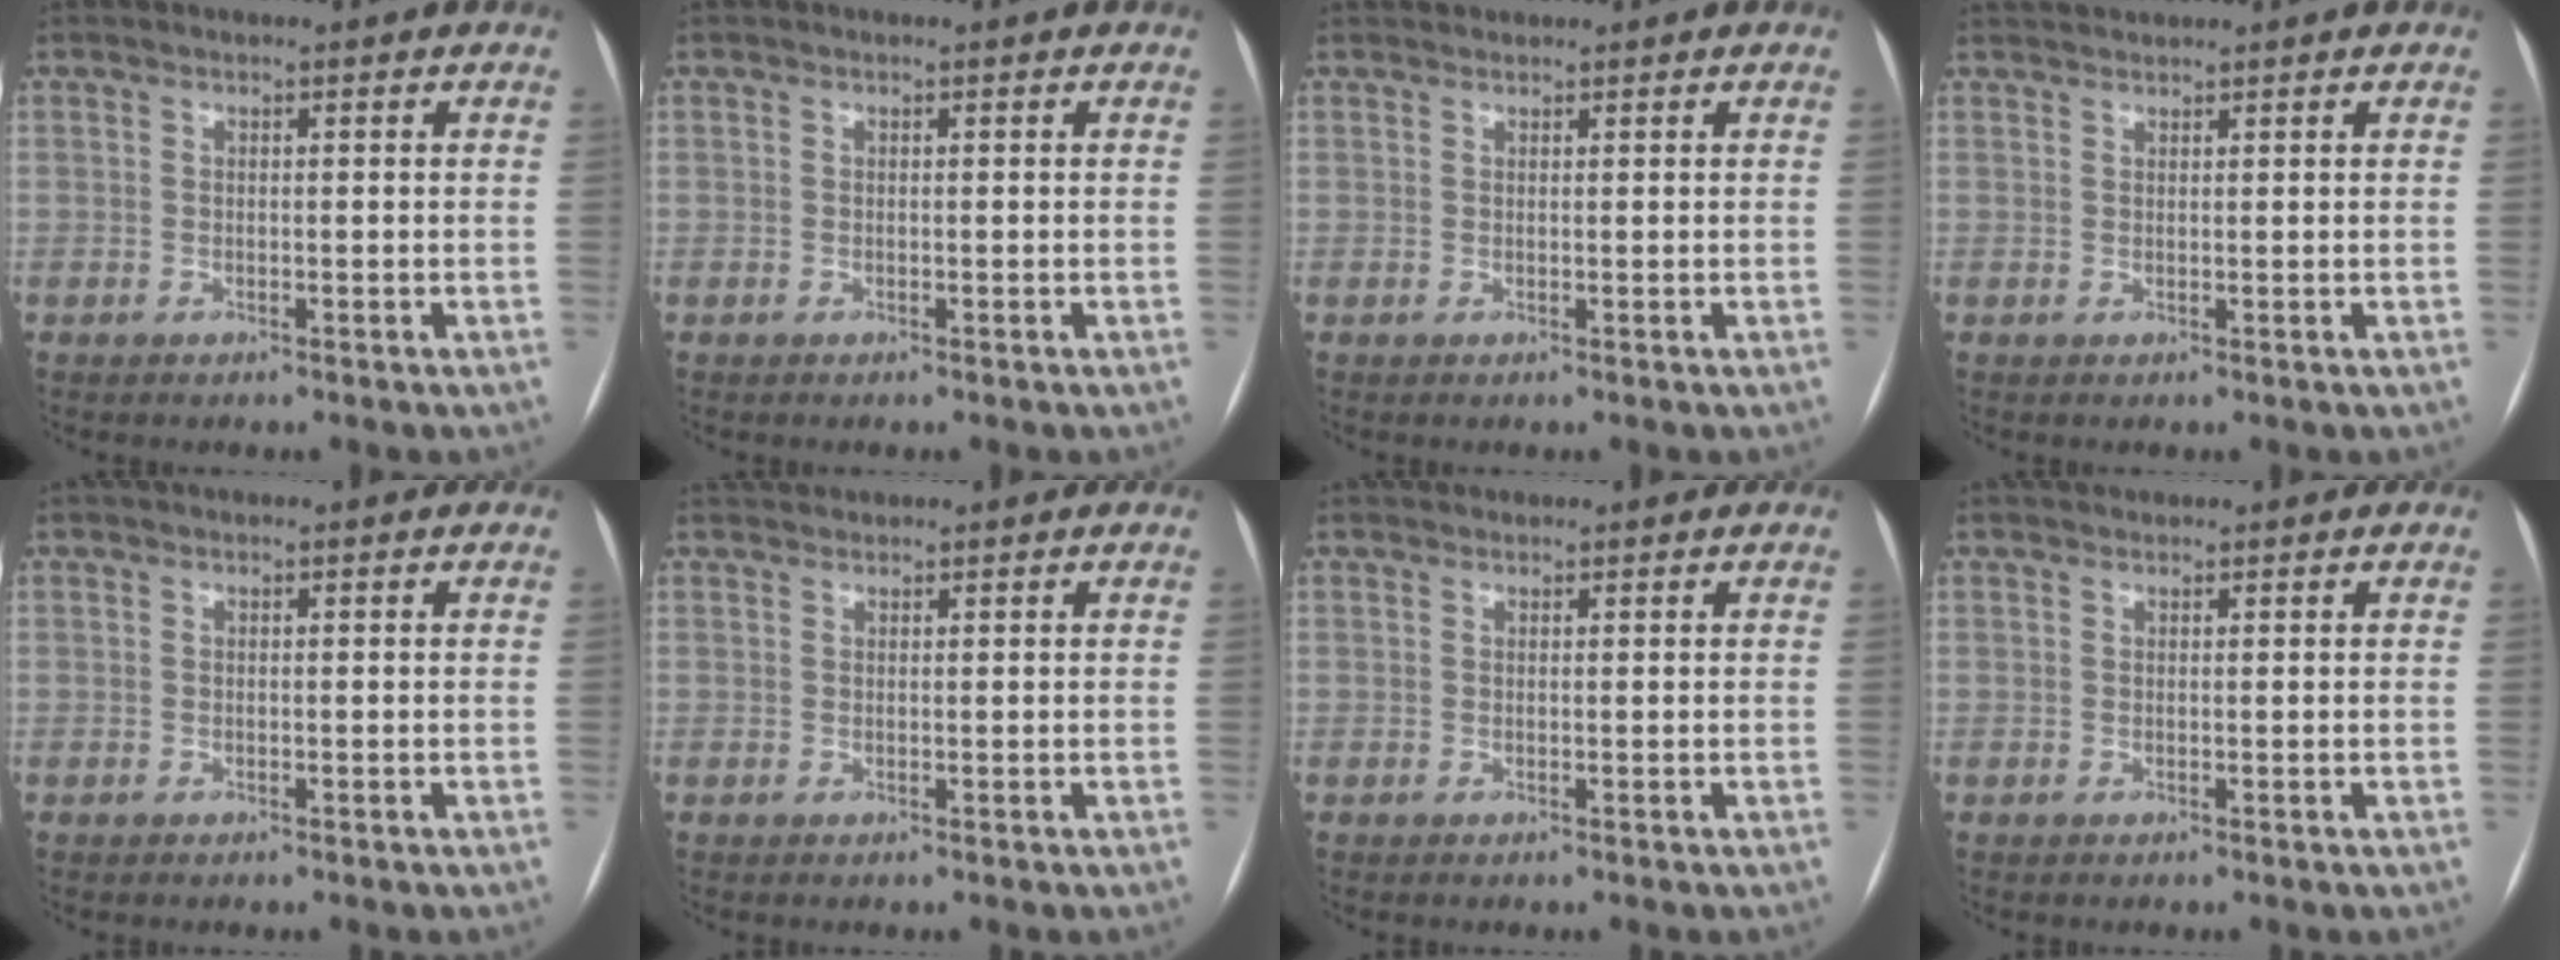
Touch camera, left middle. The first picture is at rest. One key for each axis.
{"total": 0.0}
{"total": 1.2, "fx": 1.2, "fy": 0.2, "fz": -0.2, "tx": -0.003, "ty": 0.019, "tz": 0.025}
{"total": 1.9, "fx": 1.8, "fy": -0.4, "fz": -0.2, "tx": -0.001, "ty": 0.016, "tz": 0.043}
{"total": 0.0}
{"total": 1.3, "fx": 1.2, "fy": 0.0, "fz": -0.3, "tx": -0.004, "ty": 0.016, "tz": 0.029}
{"total": 0.8, "fx": 0.7, "fy": 0.3, "fz": -0.1, "tx": 0.000, "ty": 0.016, "tz": 0.013}
{"total": 0.7, "fx": 0.7, "fy": 0.1, "fz": -0.2, "tx": -0.002, "ty": 0.014, "tz": 0.015}